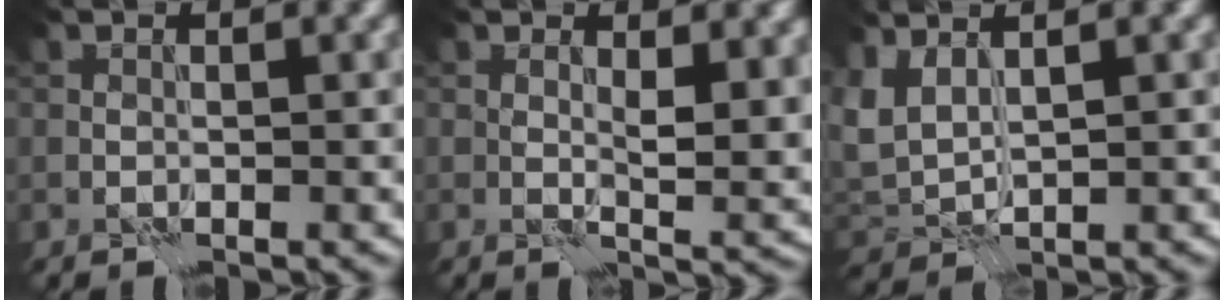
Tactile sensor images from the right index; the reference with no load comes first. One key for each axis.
{"total": 3.9, "fx": 1.2, "fy": 1.5, "fz": 3.5, "tx": -0.055, "ty": -0.008, "tz": 0.024}
{"total": 2.9, "fx": 1.4, "fy": 1.5, "fz": 2.0, "tx": -0.059, "ty": 0.006, "tz": 0.032}